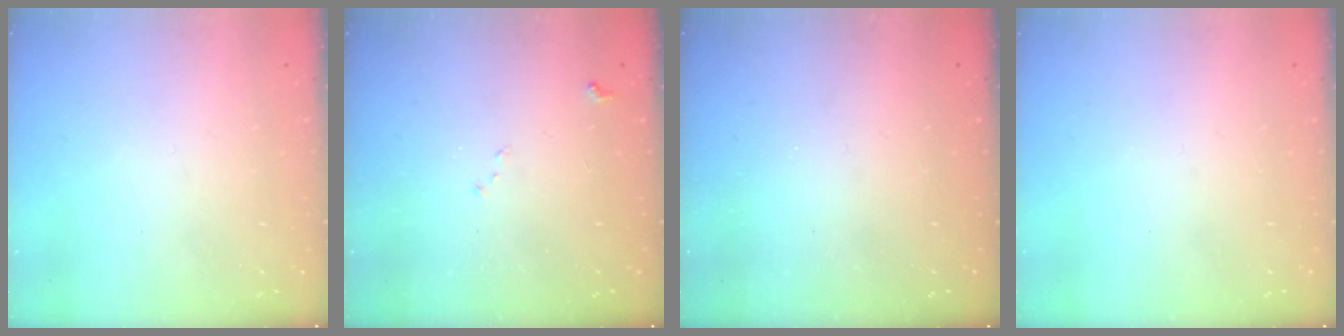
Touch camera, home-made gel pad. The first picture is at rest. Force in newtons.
{"total": 7.6, "press": 7.6, "slide": 0.9}
{"total": 1.2, "press": 1.2, "slide": 0.3}
{"total": 0.0}